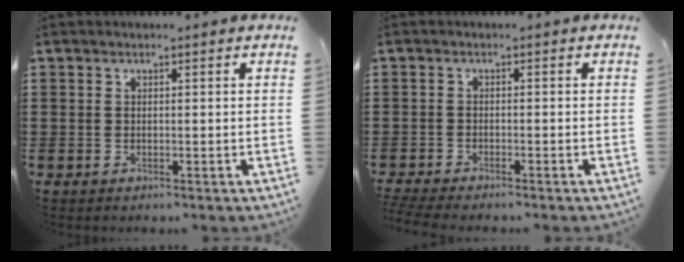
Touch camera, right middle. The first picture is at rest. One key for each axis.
{"total": 1.9, "fx": -1.8, "fy": 0.0, "fz": 0.5, "tx": -0.016, "ty": -0.003, "tz": -0.038}